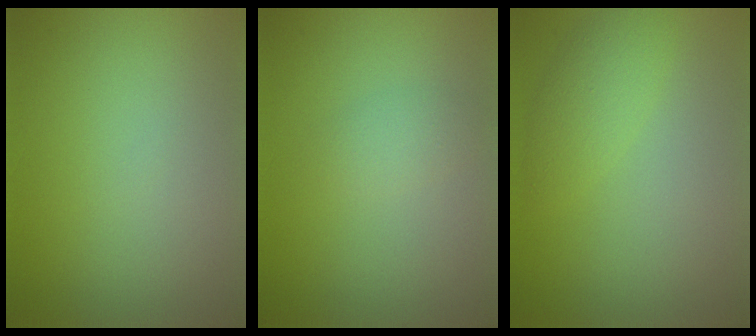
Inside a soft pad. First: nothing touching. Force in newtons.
{"total": 1.4, "press": 1.4, "slide": 0.1}
{"total": 2.2, "press": 2.2, "slide": 0.2}